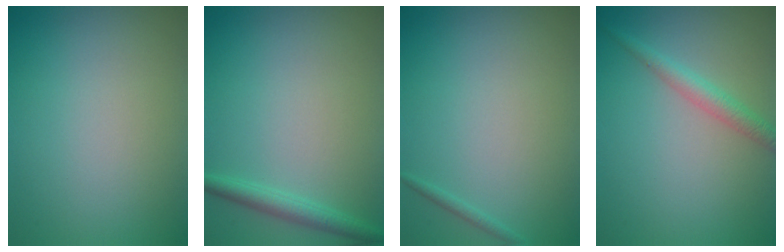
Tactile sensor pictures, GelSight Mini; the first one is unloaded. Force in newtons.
{"total": 2.1, "press": 2.1, "slide": 0.1}
{"total": 0.6, "press": 0.6, "slide": 0.1}
{"total": 2.1, "press": 2.1, "slide": 0.1}